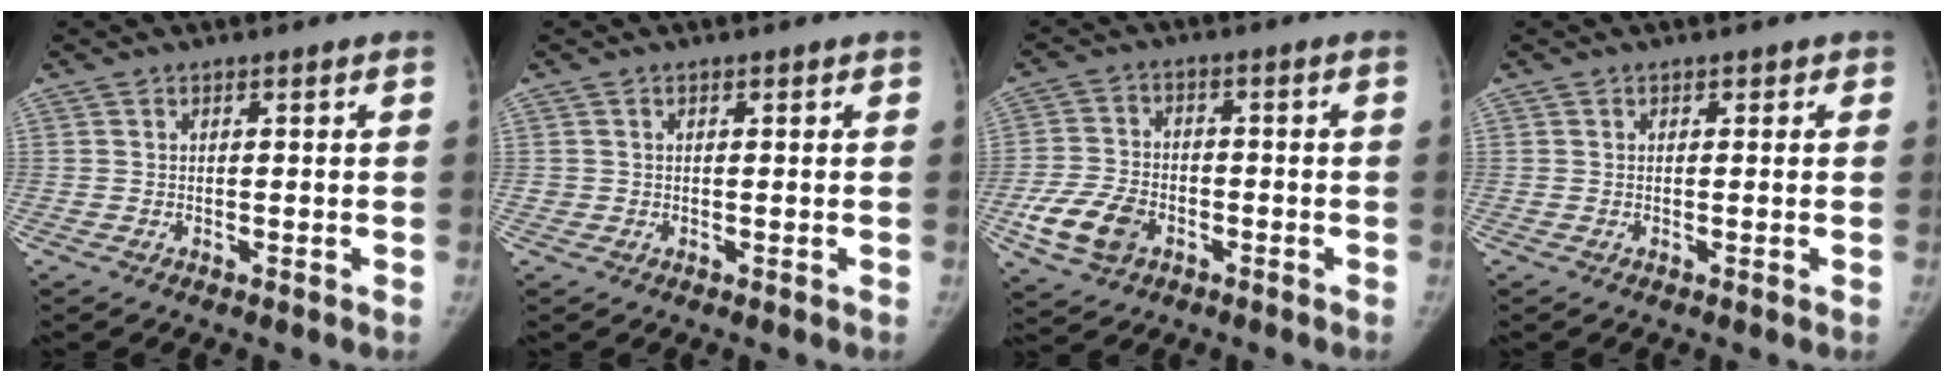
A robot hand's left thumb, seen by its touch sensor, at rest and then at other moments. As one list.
[{"total": 0.8, "force": [-0.1, 0.8, 0.0], "torque": [0.006, 0.004, -0.003]}, {"total": 9.5, "force": [-3.9, 6.5, 5.7], "torque": [-0.110, 0.015, -0.071]}, {"total": 0.5, "force": [0.0, 0.5, 0.1], "torque": [0.003, 0.002, -0.004]}]